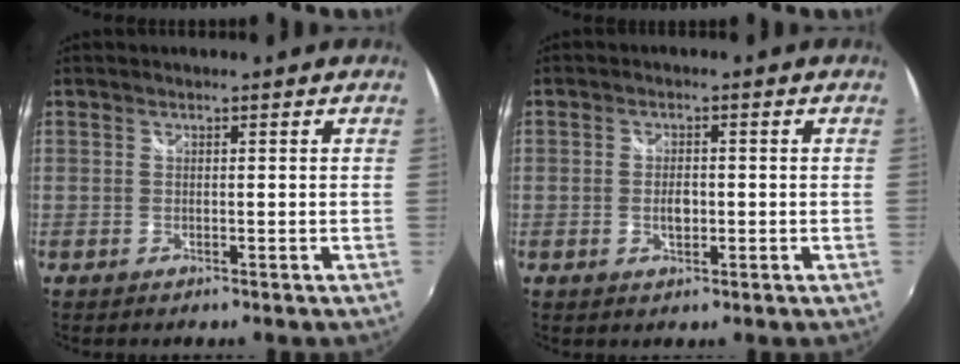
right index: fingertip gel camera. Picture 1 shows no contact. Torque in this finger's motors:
{"motor_torque": [-0.01, 0.04, 0.03, 0.01]}